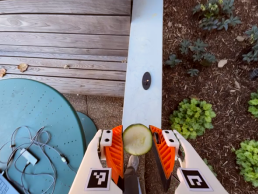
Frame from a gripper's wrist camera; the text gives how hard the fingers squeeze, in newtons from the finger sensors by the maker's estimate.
{"total": 13.3, "left": 13.9, "right": 12.6}